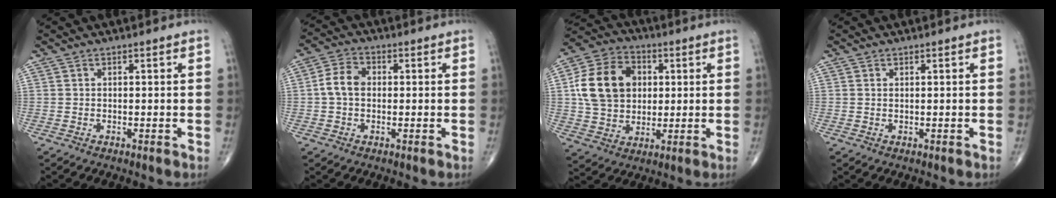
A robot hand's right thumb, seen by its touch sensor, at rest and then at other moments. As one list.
[{"total": 5.4, "force": [0.0, 3.9, 3.8], "torque": [-0.071, 0.018, -0.009]}, {"total": 15.8, "force": [2.6, 12.3, 9.6], "torque": [-0.152, 0.012, 0.044]}, {"total": 0.0}]